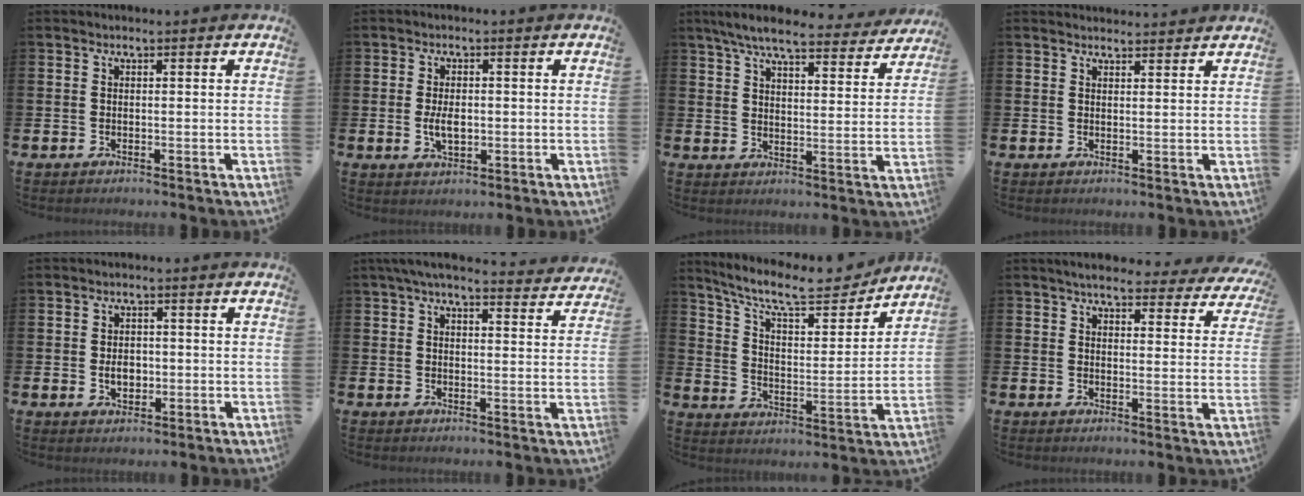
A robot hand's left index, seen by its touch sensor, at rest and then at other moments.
{"total": 3.5, "force": [-0.2, 1.9, 2.9], "torque": [-0.047, 0.001, -0.004]}
{"total": 7.6, "force": [6.8, 1.2, 3.1], "torque": [-0.076, -0.032, 0.118]}
{"total": 2.1, "force": [2.1, 0.3, -0.1], "torque": [0.012, -0.014, 0.036]}
{"total": 2.9, "force": [-0.2, 2.1, 2.0], "torque": [-0.025, 0.000, -0.010]}
{"total": 5.1, "force": [4.7, 0.5, 1.9], "torque": [-0.037, -0.022, 0.081]}
{"total": 11.0, "force": [9.8, 2.5, 4.4], "torque": [-0.115, -0.065, 0.169]}
{"total": 4.9, "force": [4.6, 0.9, 1.5], "torque": [-0.031, -0.026, 0.076]}